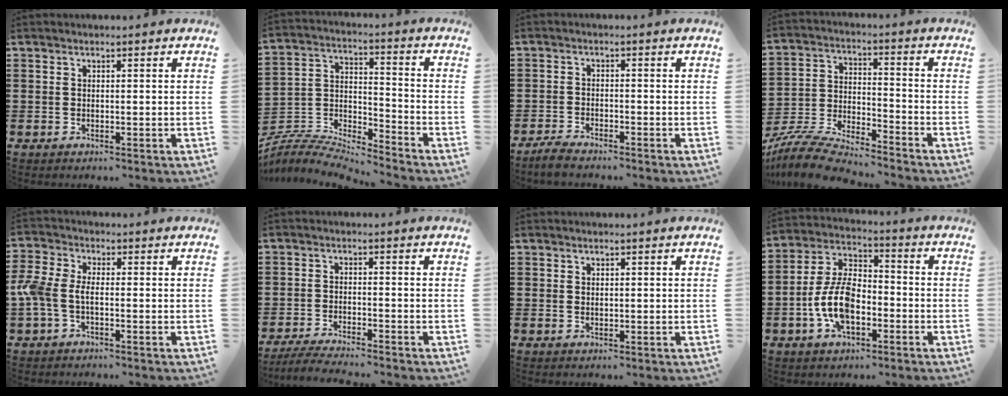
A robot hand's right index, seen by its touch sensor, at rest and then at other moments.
{"total": 6.9, "force": [-6.8, 0.6, 1.2], "torque": [-0.039, -0.008, -0.142]}
{"total": 2.5, "force": [-2.5, 0.1, 0.4], "torque": [-0.011, 0.005, -0.050]}
{"total": 8.4, "force": [-8.0, 0.7, 2.4], "torque": [-0.066, 0.002, -0.164]}
{"total": 4.4, "force": [-1.1, 2.3, 3.6], "torque": [-0.107, -0.010, -0.033]}
{"total": 3.6, "force": [-3.5, -0.3, 0.7], "torque": [-0.019, -0.007, -0.071]}
{"total": 0.5, "force": [0.4, 0.4, 0.2], "torque": [-0.005, 0.002, 0.007]}
{"total": 9.7, "force": [-3.0, 5.4, 7.5], "torque": [-0.175, 0.004, -0.061]}